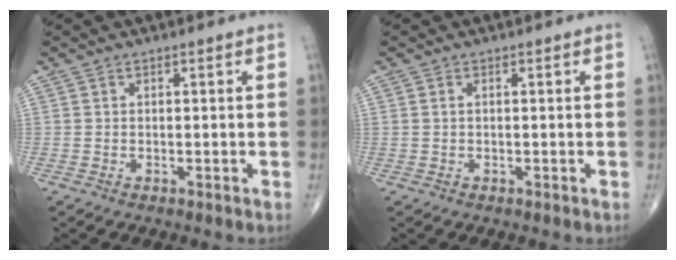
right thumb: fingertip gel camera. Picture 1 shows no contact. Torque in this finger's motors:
{"motor_torque": [-0.11, -0.09, 0.07, 0.20, -0.03]}